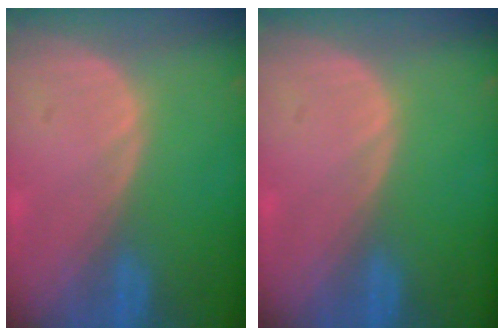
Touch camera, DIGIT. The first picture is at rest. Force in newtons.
{"total": 0.0}